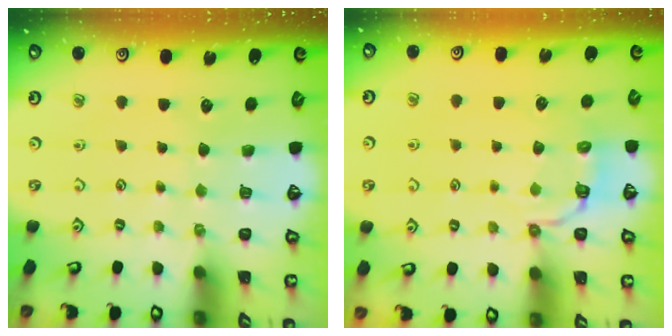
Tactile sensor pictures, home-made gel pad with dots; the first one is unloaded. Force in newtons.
{"total": 3.7, "press": 3.0, "slide": 2.1}